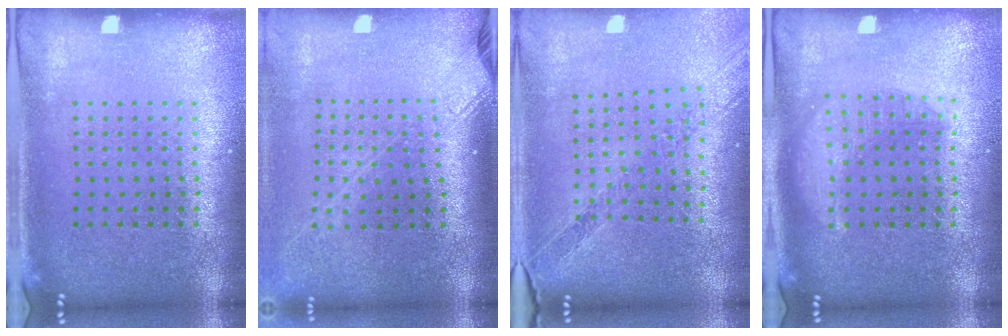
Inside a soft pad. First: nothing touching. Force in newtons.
{"total": 2.1, "press": 1.6, "slide": 1.4}
{"total": 1.1, "press": 1.1, "slide": 0.2}
{"total": 1.4, "press": 1.4, "slide": 0.1}